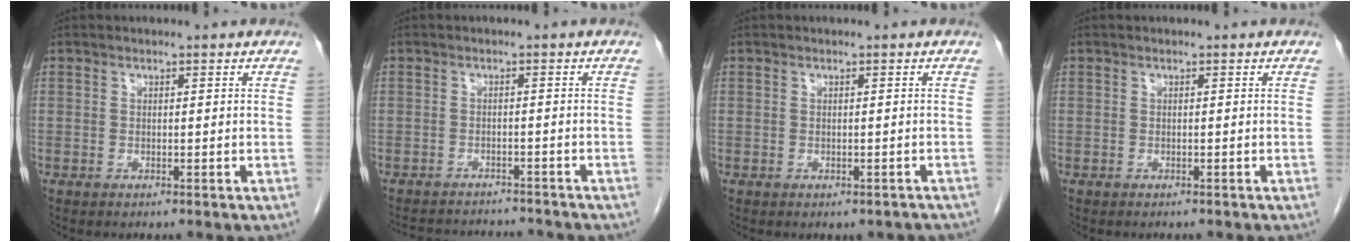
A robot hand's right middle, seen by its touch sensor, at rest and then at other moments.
{"total": 10.1, "force": [-9.6, 2.0, 2.6], "torque": [-0.045, 0.007, -0.121]}
{"total": 1.6, "force": [-1.3, 0.8, 0.4], "torque": [-0.003, 0.000, -0.014]}
{"total": 0.9, "force": [-0.8, 0.2, 0.2], "torque": [-0.009, -0.003, -0.013]}